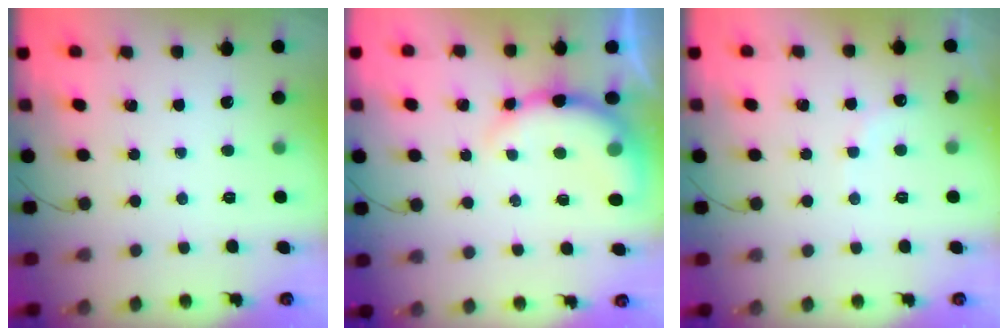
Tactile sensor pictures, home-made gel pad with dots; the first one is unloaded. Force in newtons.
{"total": 9.8, "press": 9.7, "slide": 1.5}
{"total": 6.6, "press": 6.5, "slide": 1.2}